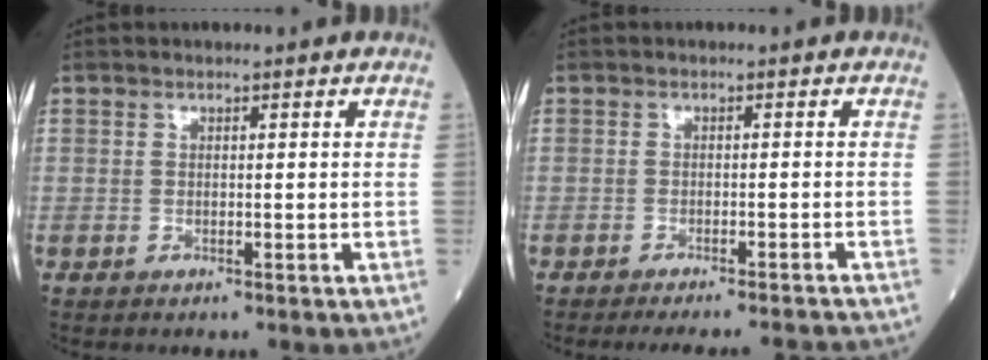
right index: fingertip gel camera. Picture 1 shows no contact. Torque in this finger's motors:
{"motor_torque": [-0.28, -0.42, 0.04, 0.02]}